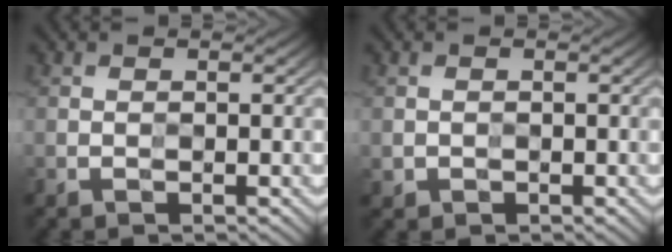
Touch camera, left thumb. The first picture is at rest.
{"total": 0.8, "force": [-0.2, 0.7, 0.2], "torque": [-0.006, -0.008, -0.004]}